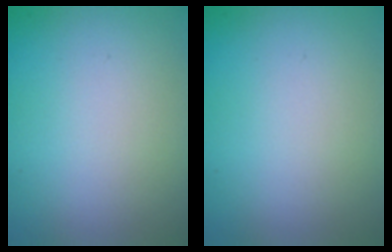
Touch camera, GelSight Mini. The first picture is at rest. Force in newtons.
{"total": 0.0}